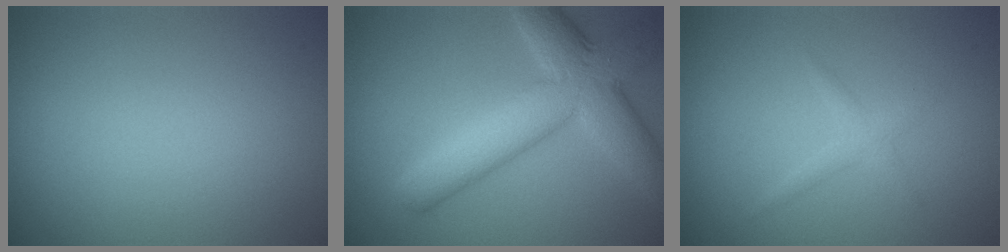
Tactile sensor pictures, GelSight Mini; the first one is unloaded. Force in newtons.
{"total": 7.5, "press": 7.5, "slide": 0.2}
{"total": 1.2, "press": 1.2, "slide": 0.0}